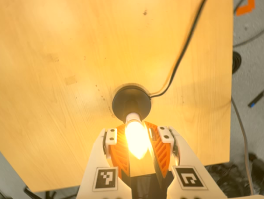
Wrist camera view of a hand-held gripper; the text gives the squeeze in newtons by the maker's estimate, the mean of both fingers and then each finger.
{"total": 14.2, "left": 13.9, "right": 14.5}